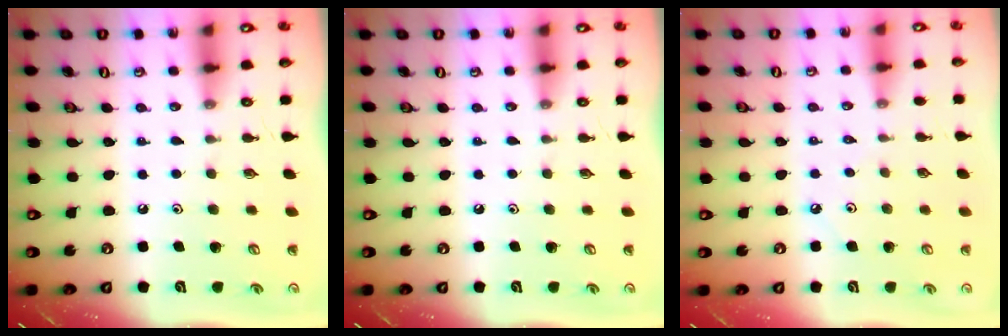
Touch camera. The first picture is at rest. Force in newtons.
{"total": 0.0}
{"total": 2.2, "press": 2.1, "slide": 0.4}